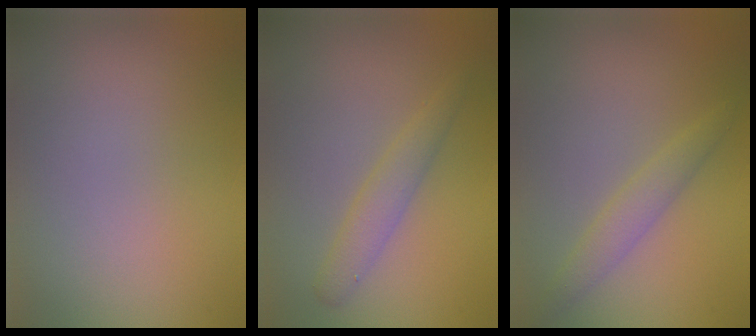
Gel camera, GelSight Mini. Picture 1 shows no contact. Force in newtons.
{"total": 1.3, "press": 1.3, "slide": 0.2}
{"total": 1.9, "press": 1.9, "slide": 0.1}